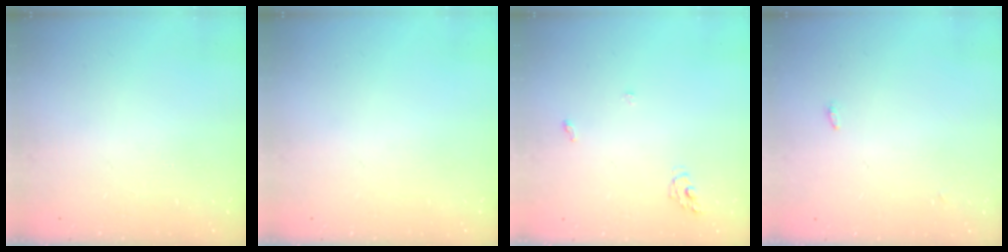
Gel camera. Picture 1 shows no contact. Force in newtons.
{"total": 0.0}
{"total": 4.4, "press": 4.4, "slide": 0.3}
{"total": 6.3, "press": 2.7, "slide": 5.7}